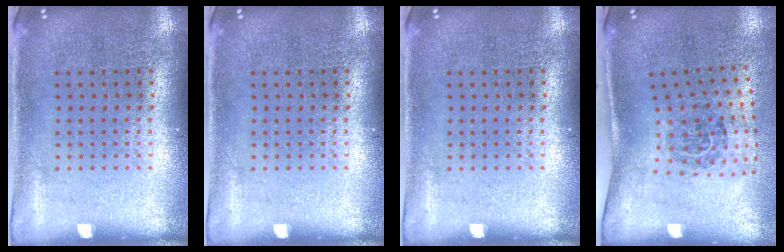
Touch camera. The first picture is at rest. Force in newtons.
{"total": 0.0}
{"total": 0.0}
{"total": 1.8, "press": 1.2, "slide": 1.4}